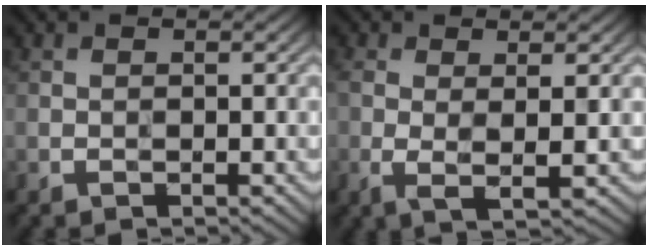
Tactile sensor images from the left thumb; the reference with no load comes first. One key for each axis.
{"total": 4.7, "fx": 0.4, "fy": 1.5, "fz": 4.4, "tx": -0.104, "ty": -0.007, "tz": 0.005}